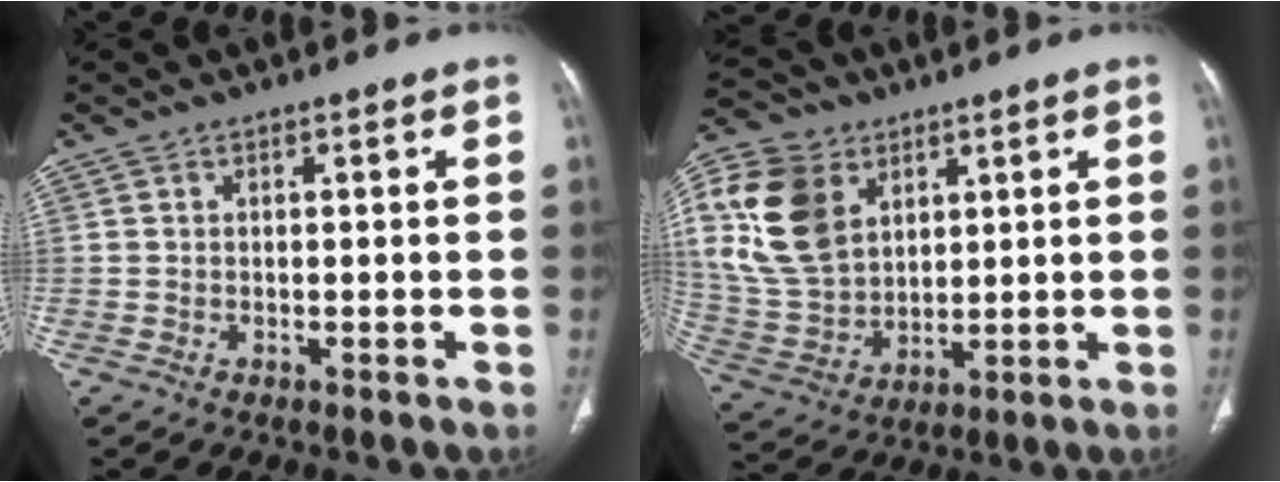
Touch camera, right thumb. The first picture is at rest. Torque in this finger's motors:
{"motor_torque": [-0.18, 1.27, 1.49, 0.46, 0.17]}